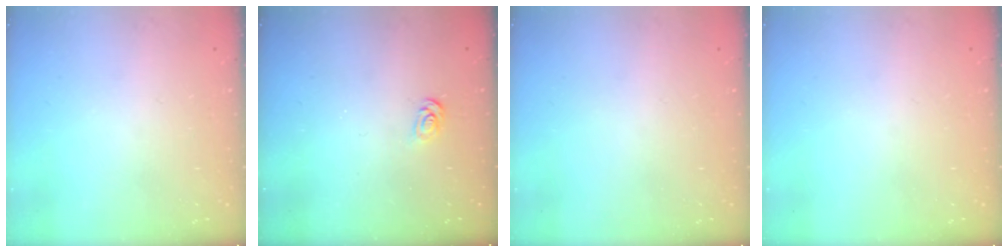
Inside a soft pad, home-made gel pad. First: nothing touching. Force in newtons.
{"total": 2.5, "press": 2.5, "slide": 0.3}
{"total": 0.0}
{"total": 0.0}